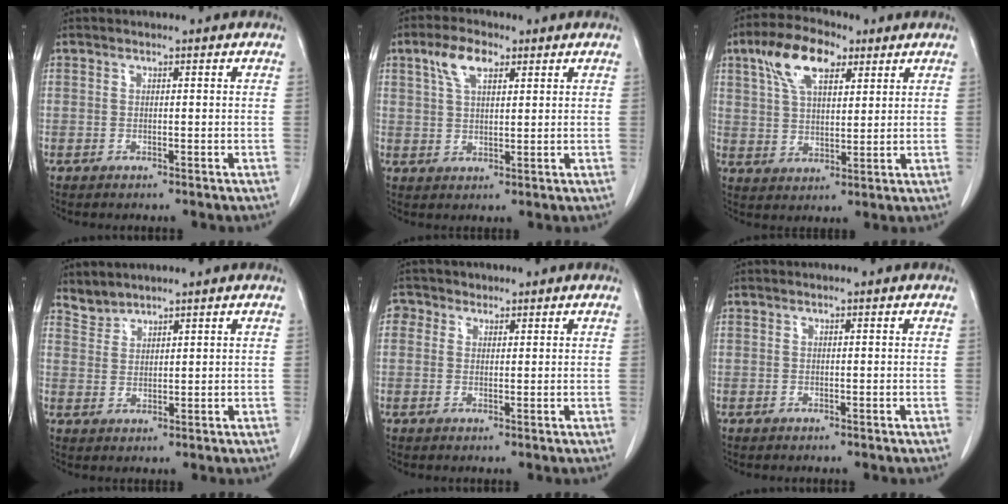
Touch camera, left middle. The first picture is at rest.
{"total": 5.6, "force": [3.0, 2.4, 4.1], "torque": [-0.086, 0.012, 0.058]}
{"total": 10.2, "force": [5.5, 4.4, 7.4], "torque": [-0.149, 0.024, 0.104]}
{"total": 2.5, "force": [2.5, 0.4, -0.5], "torque": [0.009, 0.006, 0.054]}
{"total": 2.4, "force": [1.2, 2.0, 0.3], "torque": [0.001, 0.007, 0.016]}
{"total": 0.0}